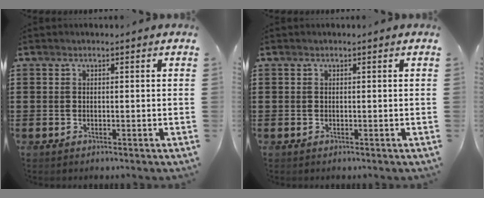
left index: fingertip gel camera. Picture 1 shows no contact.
{"total": 0.0}